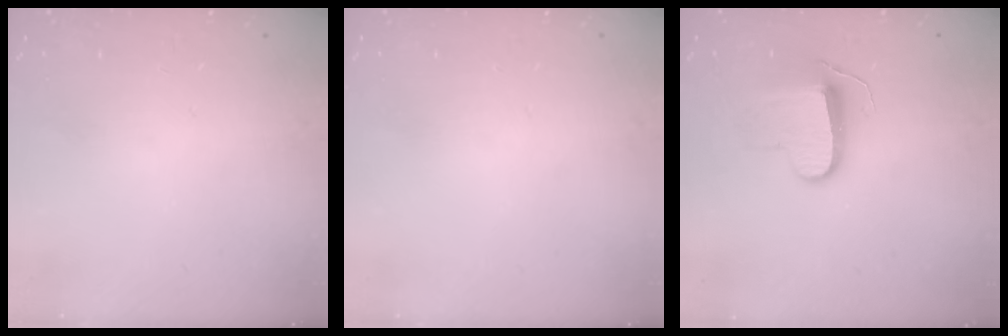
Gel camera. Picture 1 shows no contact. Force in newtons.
{"total": 0.0}
{"total": 9.7, "press": 9.7, "slide": 0.3}